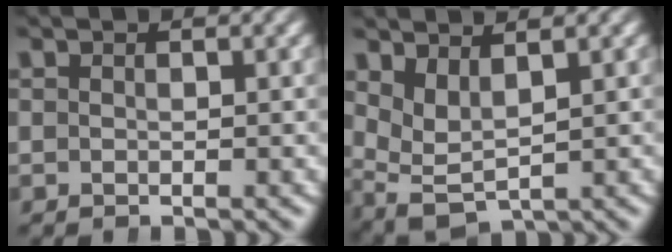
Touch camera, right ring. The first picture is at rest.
{"total": 5.1, "force": [0.1, 4.3, 2.8], "torque": [-0.084, -0.028, 0.013]}